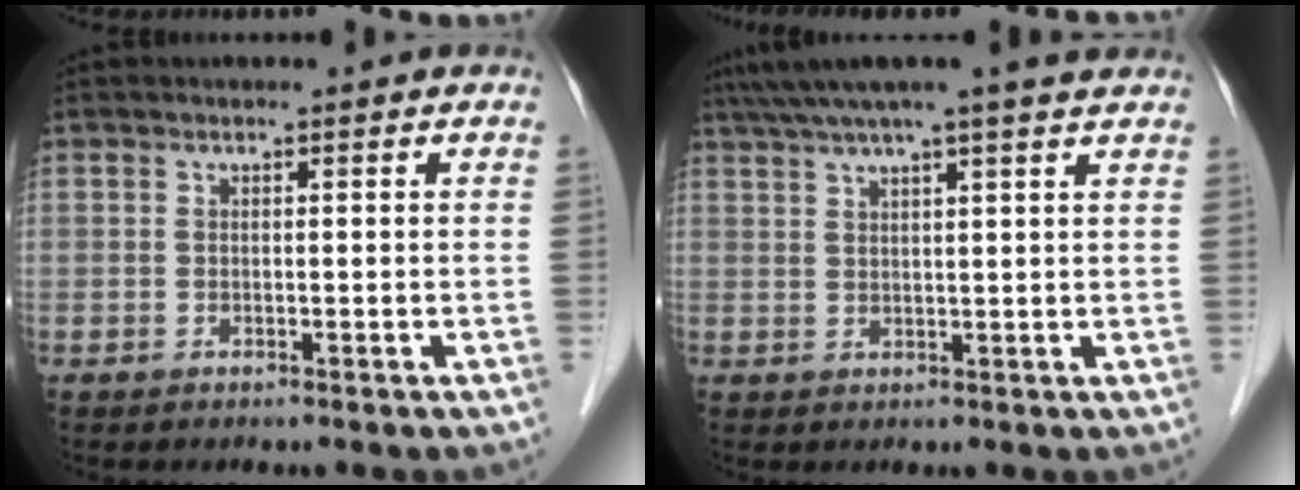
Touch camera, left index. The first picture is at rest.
{"total": 11.6, "force": [9.7, -0.1, 6.4], "torque": [-0.112, 0.043, 0.129]}